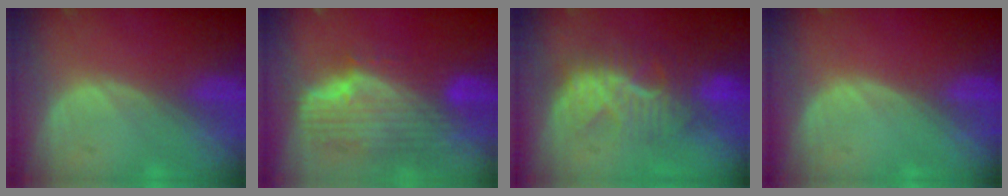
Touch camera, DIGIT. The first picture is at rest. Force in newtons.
{"total": 10.8, "press": 9.3, "slide": 5.5}
{"total": 9.5, "press": 8.6, "slide": 4.1}
{"total": 0.0}